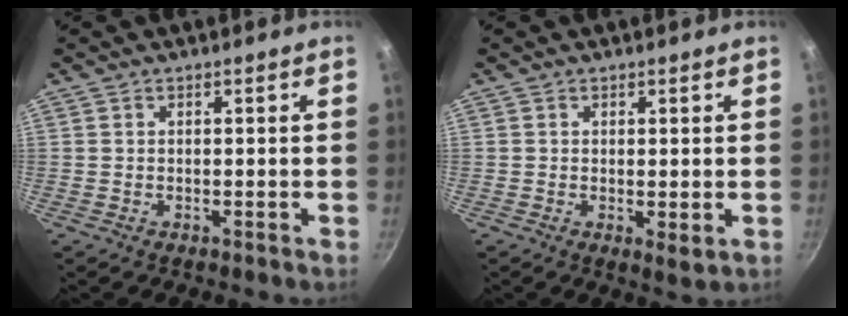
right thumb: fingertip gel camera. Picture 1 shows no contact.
{"total": 2.3, "force": [0.0, 0.7, 2.2], "torque": [-0.034, -0.012, 0.001]}